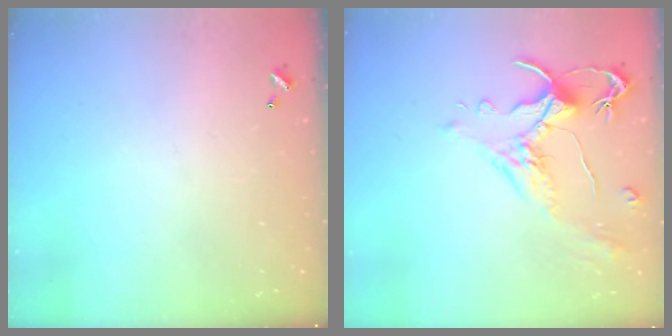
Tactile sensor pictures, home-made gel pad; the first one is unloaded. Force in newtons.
{"total": 1.6, "press": 1.2, "slide": 1.1}